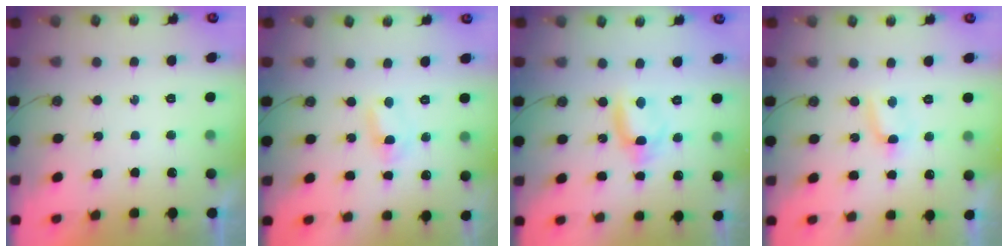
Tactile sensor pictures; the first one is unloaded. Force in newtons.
{"total": 1.3, "press": 1.3, "slide": 0.2}
{"total": 6.6, "press": 5.8, "slide": 3.2}
{"total": 4.3, "press": 4.3, "slide": 0.4}